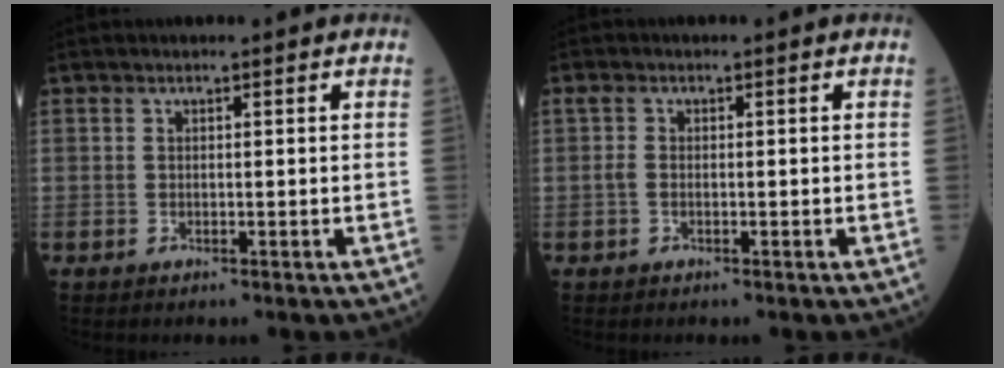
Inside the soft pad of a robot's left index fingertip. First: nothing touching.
{"total": 1.3, "force": [-0.2, 0.7, 1.0], "torque": [-0.025, 0.005, 0.000]}